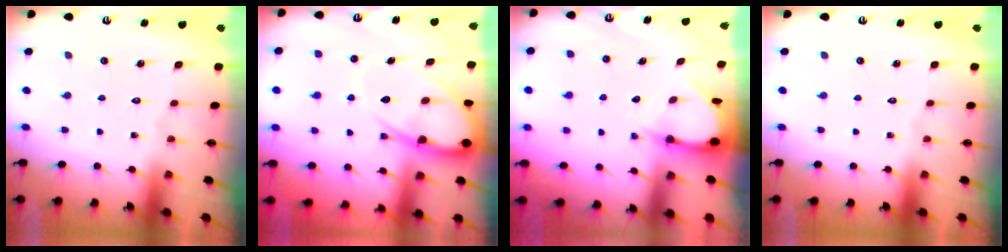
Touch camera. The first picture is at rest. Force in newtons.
{"total": 13.3, "press": 13.2, "slide": 1.3}
{"total": 3.5, "press": 3.5, "slide": 0.4}
{"total": 0.0}